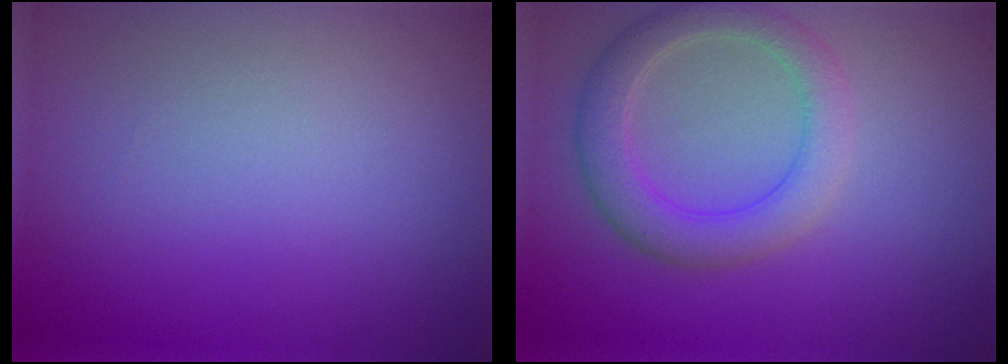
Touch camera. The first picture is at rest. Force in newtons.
{"total": 4.1, "press": 4.1, "slide": 0.1}